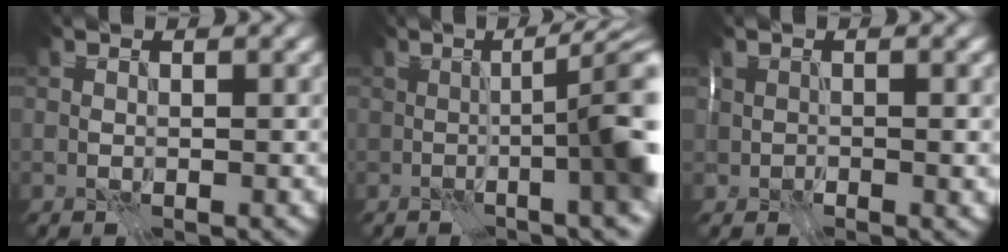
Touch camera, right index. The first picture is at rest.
{"total": 8.7, "force": [-0.5, 2.0, 8.4], "torque": [-0.067, 0.013, -0.022]}
{"total": 1.6, "force": [0.2, 1.1, 1.2], "torque": [-0.018, -0.008, 0.004]}